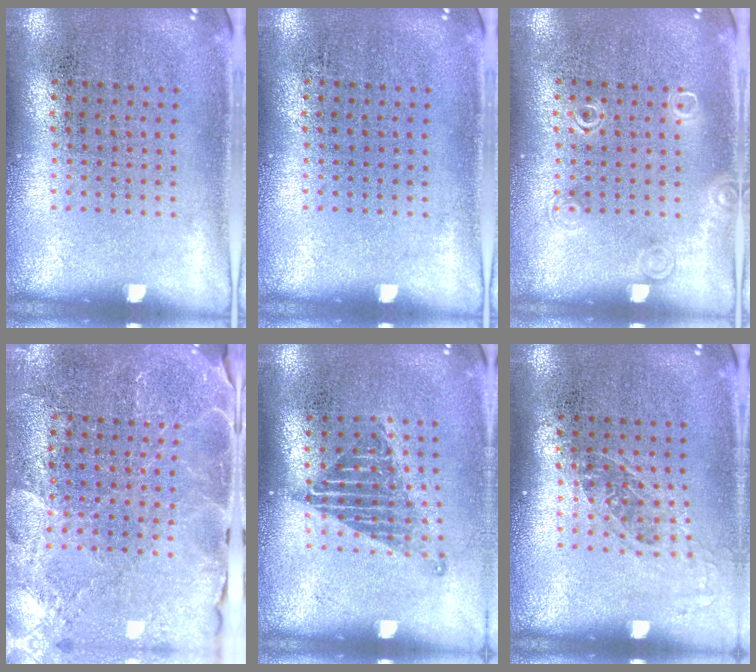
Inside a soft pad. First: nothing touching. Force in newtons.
{"total": 0.0}
{"total": 1.2, "press": 1.2, "slide": 0.2}
{"total": 3.0, "press": 3.0, "slide": 0.7}
{"total": 1.3, "press": 1.1, "slide": 0.7}
{"total": 1.2, "press": 1.0, "slide": 0.7}